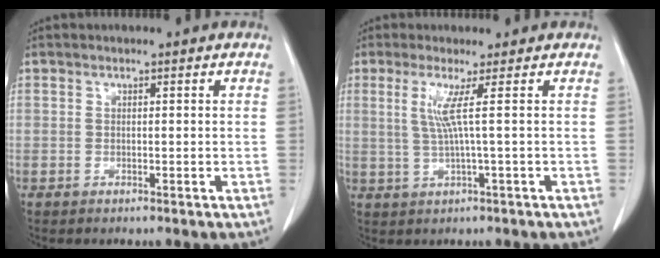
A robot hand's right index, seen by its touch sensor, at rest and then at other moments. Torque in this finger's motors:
{"motor_torque": [0.45, 0.00, 0.26, 0.08]}